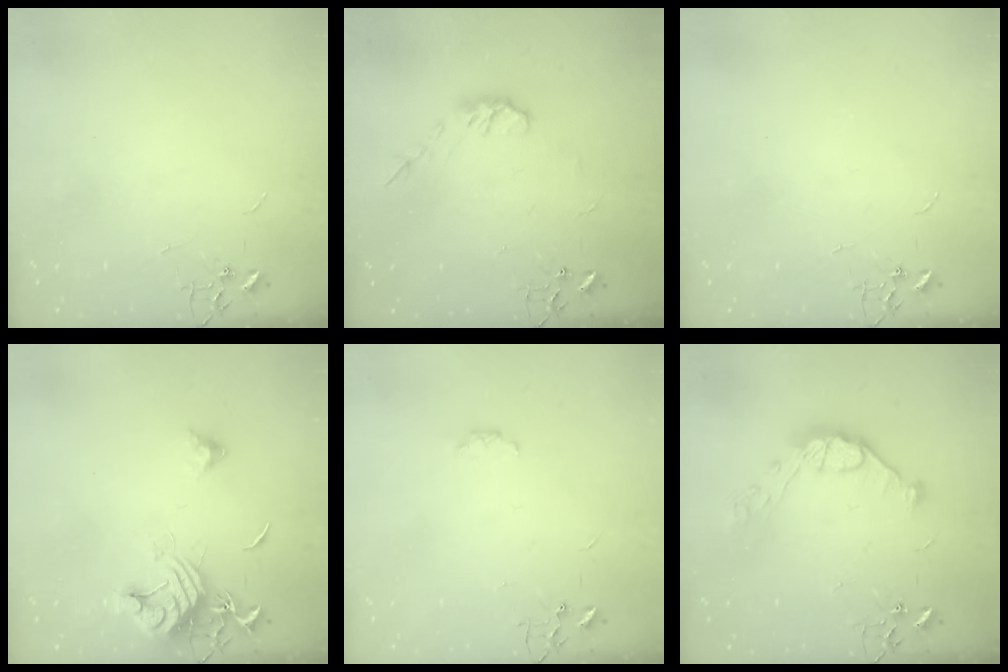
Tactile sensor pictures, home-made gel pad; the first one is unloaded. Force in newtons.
{"total": 6.9, "press": 6.9, "slide": 0.4}
{"total": 0.0}
{"total": 12.4, "press": 12.2, "slide": 1.7}
{"total": 3.5, "press": 3.4, "slide": 1.0}
{"total": 11.7, "press": 11.7, "slide": 1.1}